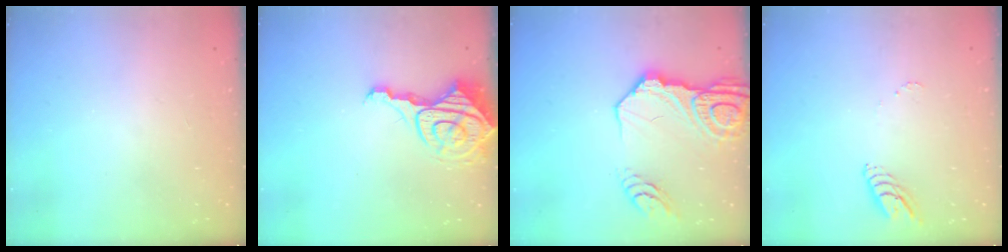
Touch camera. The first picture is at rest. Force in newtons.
{"total": 10.1, "press": 10.0, "slide": 0.9}
{"total": 18.1, "press": 18.0, "slide": 1.9}
{"total": 5.6, "press": 5.6, "slide": 0.3}